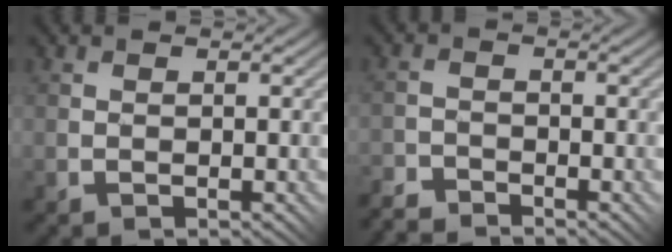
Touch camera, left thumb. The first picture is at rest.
{"total": 3.7, "force": [-3.6, 0.8, 0.4], "torque": [-0.007, 0.000, -0.074]}